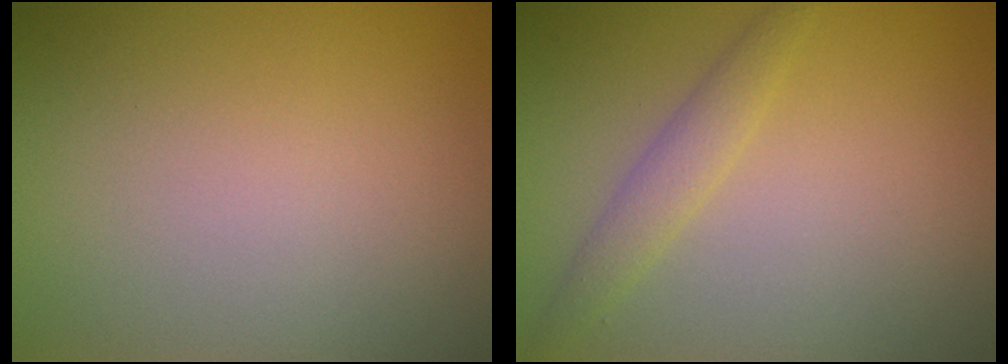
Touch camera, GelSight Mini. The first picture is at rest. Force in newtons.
{"total": 1.8, "press": 1.8, "slide": 0.1}